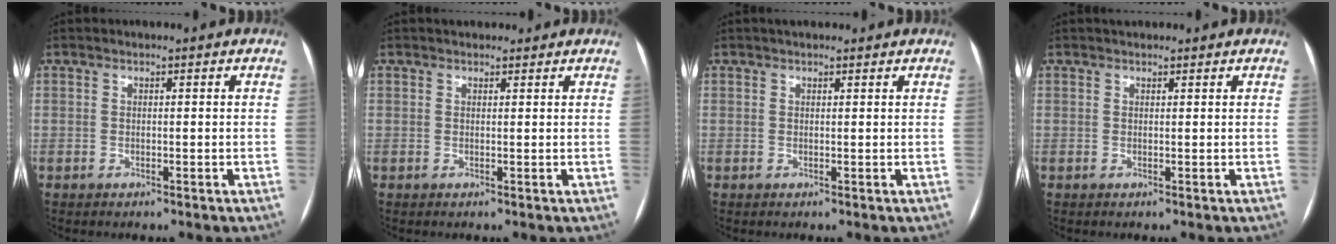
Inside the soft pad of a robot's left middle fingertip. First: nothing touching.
{"total": 2.9, "force": [2.6, 1.2, 0.8], "torque": [-0.005, 0.023, 0.034]}
{"total": 2.9, "force": [2.4, 0.9, 1.3], "torque": [-0.013, 0.028, 0.036]}
{"total": 1.9, "force": [1.6, 0.7, 0.6], "torque": [-0.004, 0.023, 0.023]}